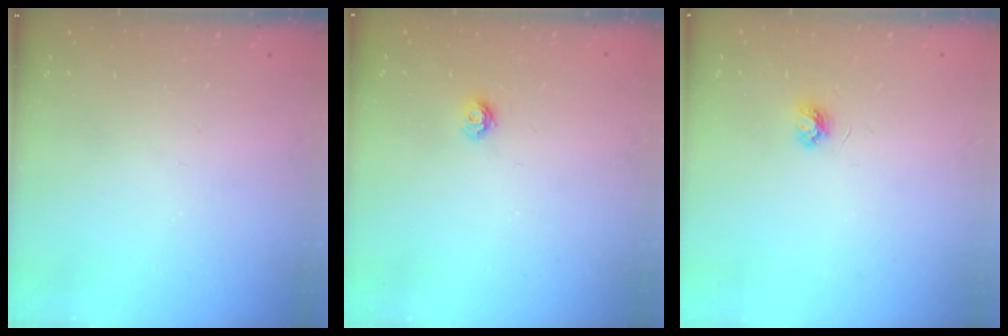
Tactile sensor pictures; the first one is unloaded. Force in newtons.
{"total": 5.8, "press": 5.8, "slide": 0.3}
{"total": 3.9, "press": 3.9, "slide": 0.5}